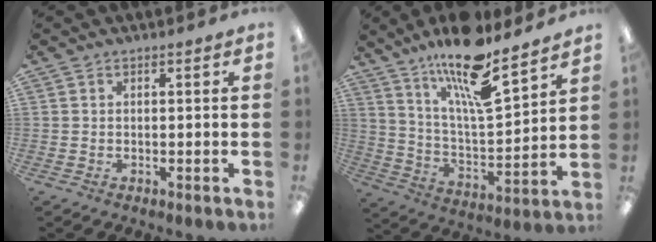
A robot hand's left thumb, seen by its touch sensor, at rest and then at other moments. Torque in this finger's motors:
{"motor_torque": [0.37, 0.70, 1.61, -1.16, 0.28]}